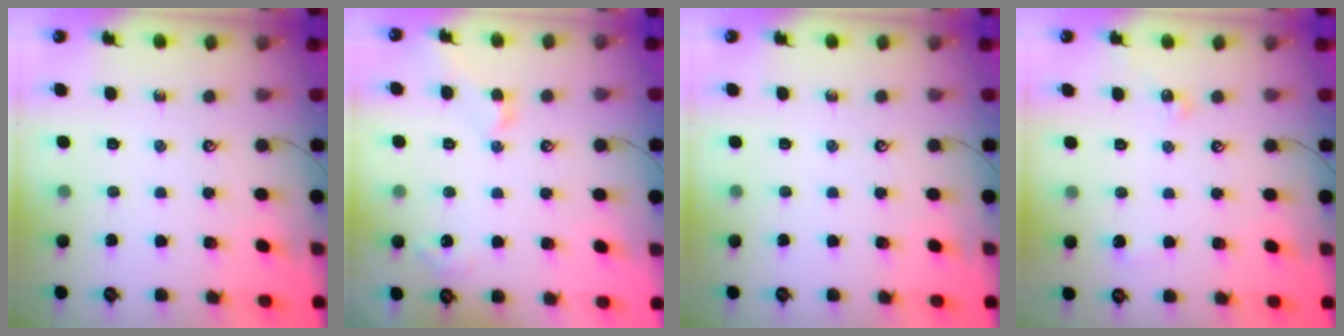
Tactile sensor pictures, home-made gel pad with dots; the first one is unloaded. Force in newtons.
{"total": 1.2, "press": 1.2, "slide": 0.2}
{"total": 0.0}
{"total": 4.8, "press": 4.7, "slide": 0.7}